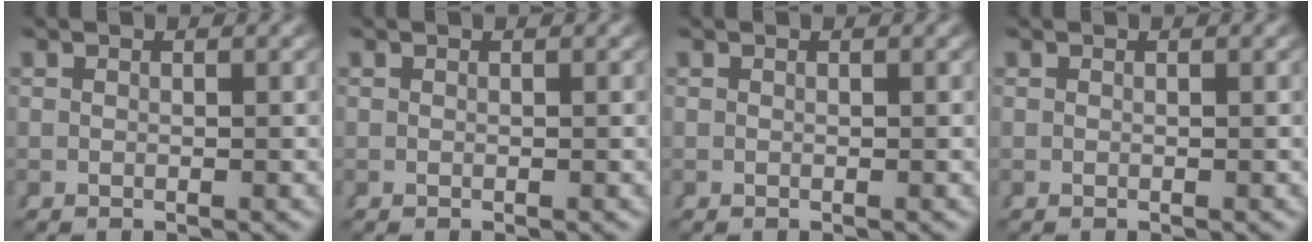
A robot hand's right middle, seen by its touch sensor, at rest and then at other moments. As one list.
[{"total": 0.0}, {"total": 0.0}, {"total": 0.0}]